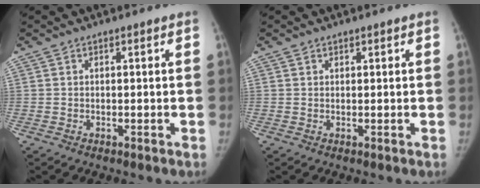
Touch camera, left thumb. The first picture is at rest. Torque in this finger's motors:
{"motor_torque": [0.10, 0.06, 0.53, -0.23, -0.08]}